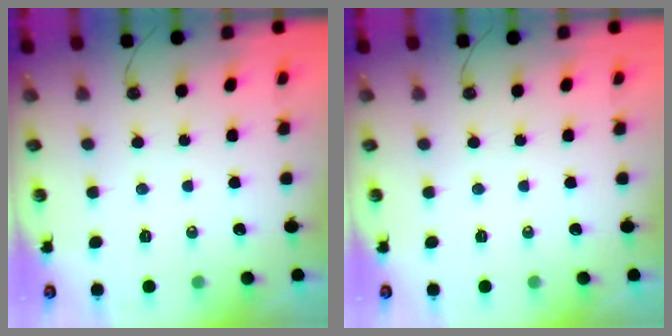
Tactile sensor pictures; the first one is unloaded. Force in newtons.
{"total": 0.0}